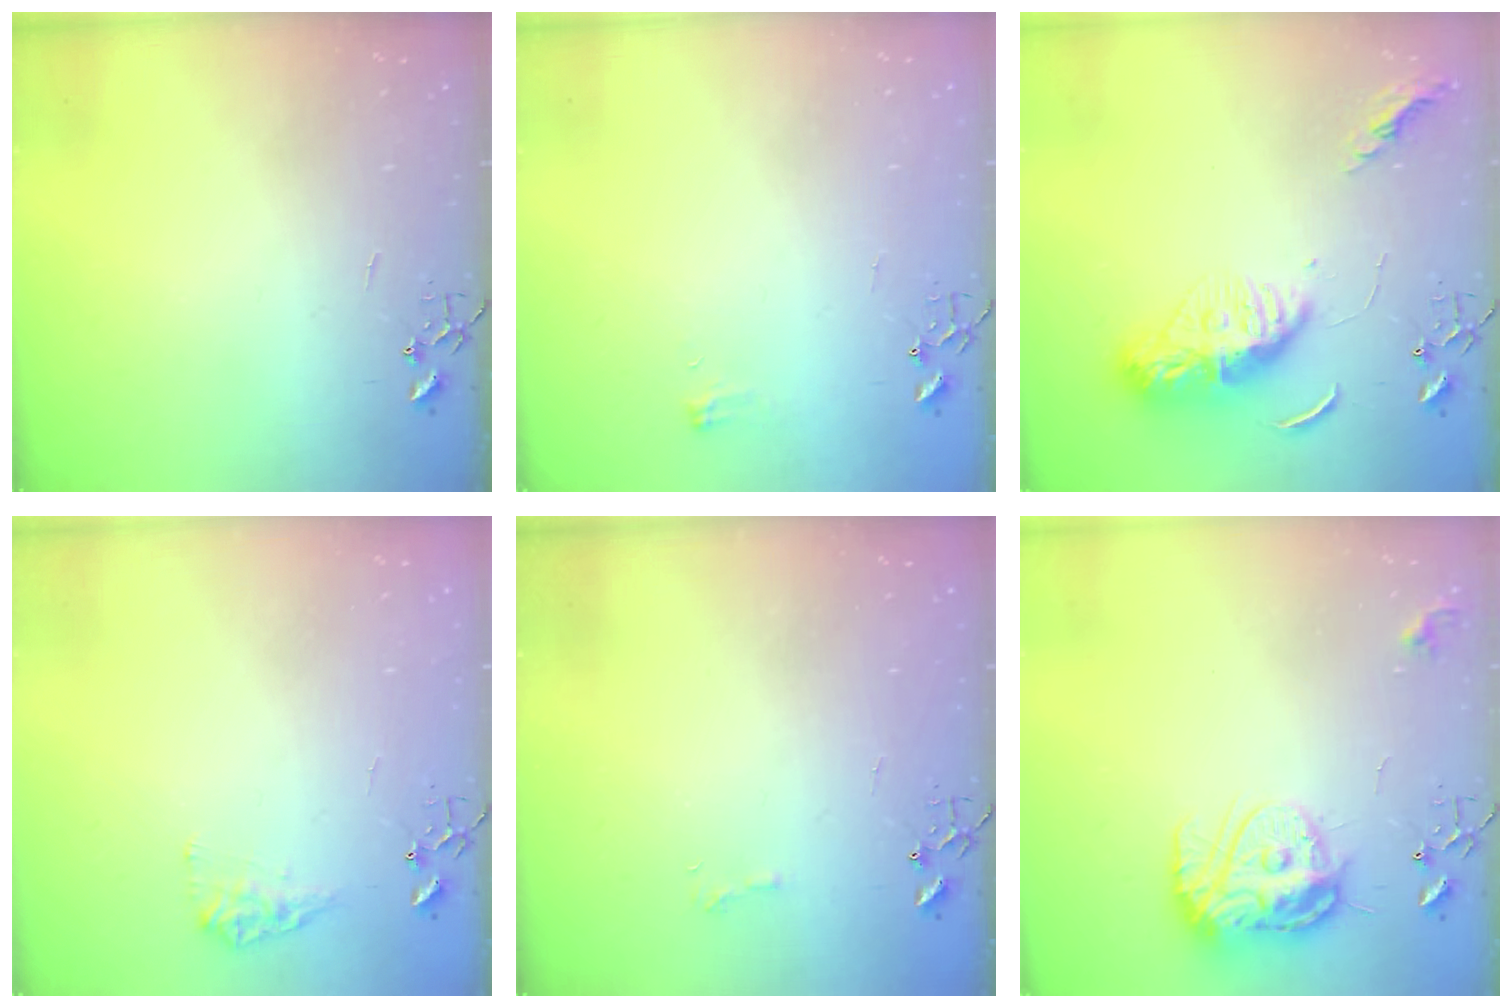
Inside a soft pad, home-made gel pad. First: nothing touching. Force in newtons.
{"total": 5.3, "press": 5.3, "slide": 0.8}
{"total": 11.5, "press": 11.4, "slide": 1.2}
{"total": 8.9, "press": 8.9, "slide": 0.4}
{"total": 6.0, "press": 5.9, "slide": 0.7}
{"total": 13.1, "press": 13.1, "slide": 1.2}